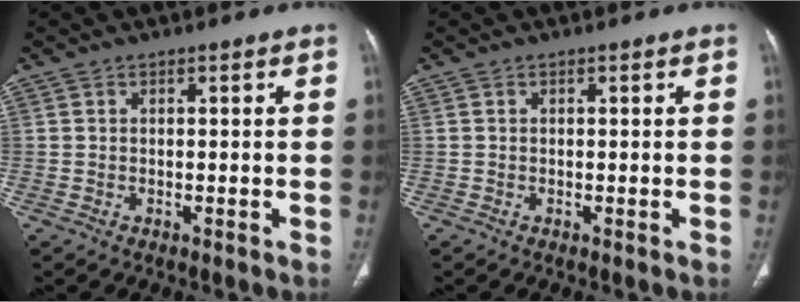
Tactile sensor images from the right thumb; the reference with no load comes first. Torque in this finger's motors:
{"motor_torque": [2.08, 2.06, 0.18, -0.13, 0.03]}